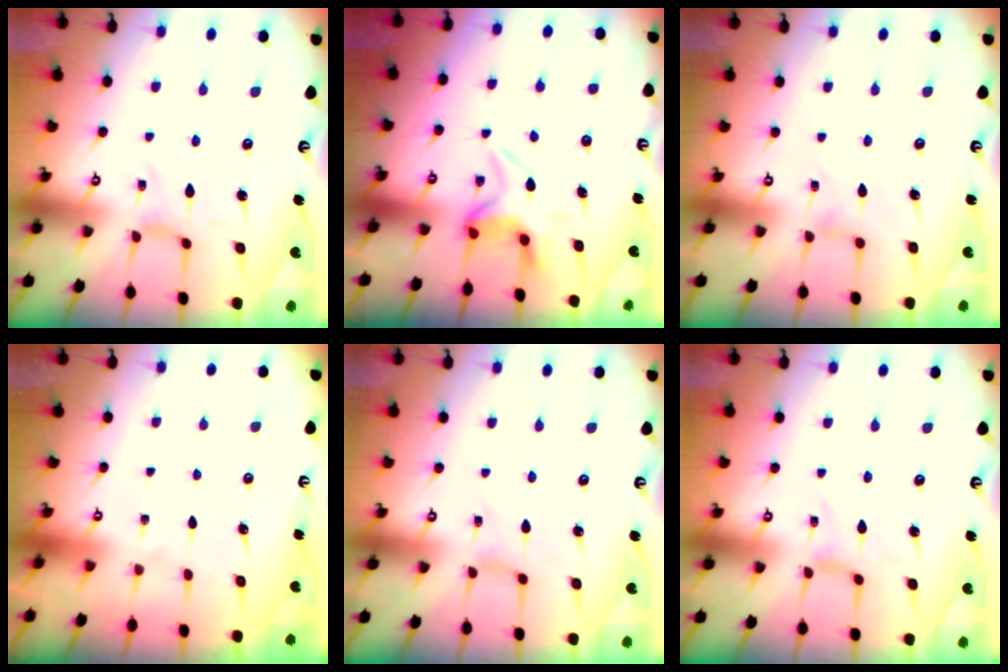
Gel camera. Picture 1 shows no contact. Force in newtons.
{"total": 5.3, "press": 5.2, "slide": 1.1}
{"total": 0.8, "press": 0.7, "slide": 0.4}
{"total": 0.0}
{"total": 0.6, "press": 0.6, "slide": 0.1}
{"total": 0.0}